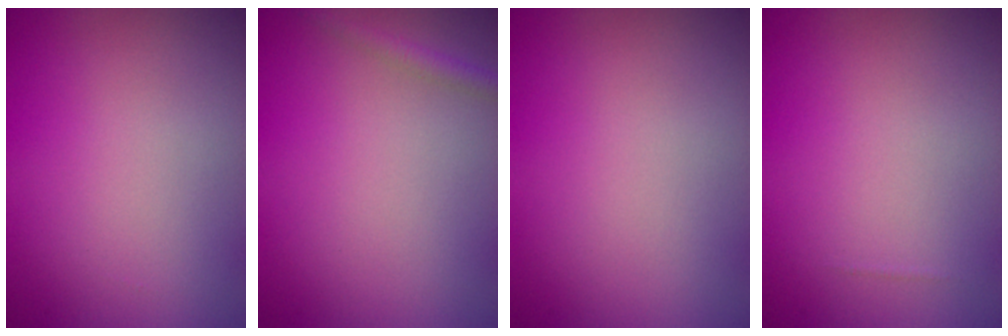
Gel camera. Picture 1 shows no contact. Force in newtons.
{"total": 1.3, "press": 1.2, "slide": 0.1}
{"total": 0.0}
{"total": 0.0}